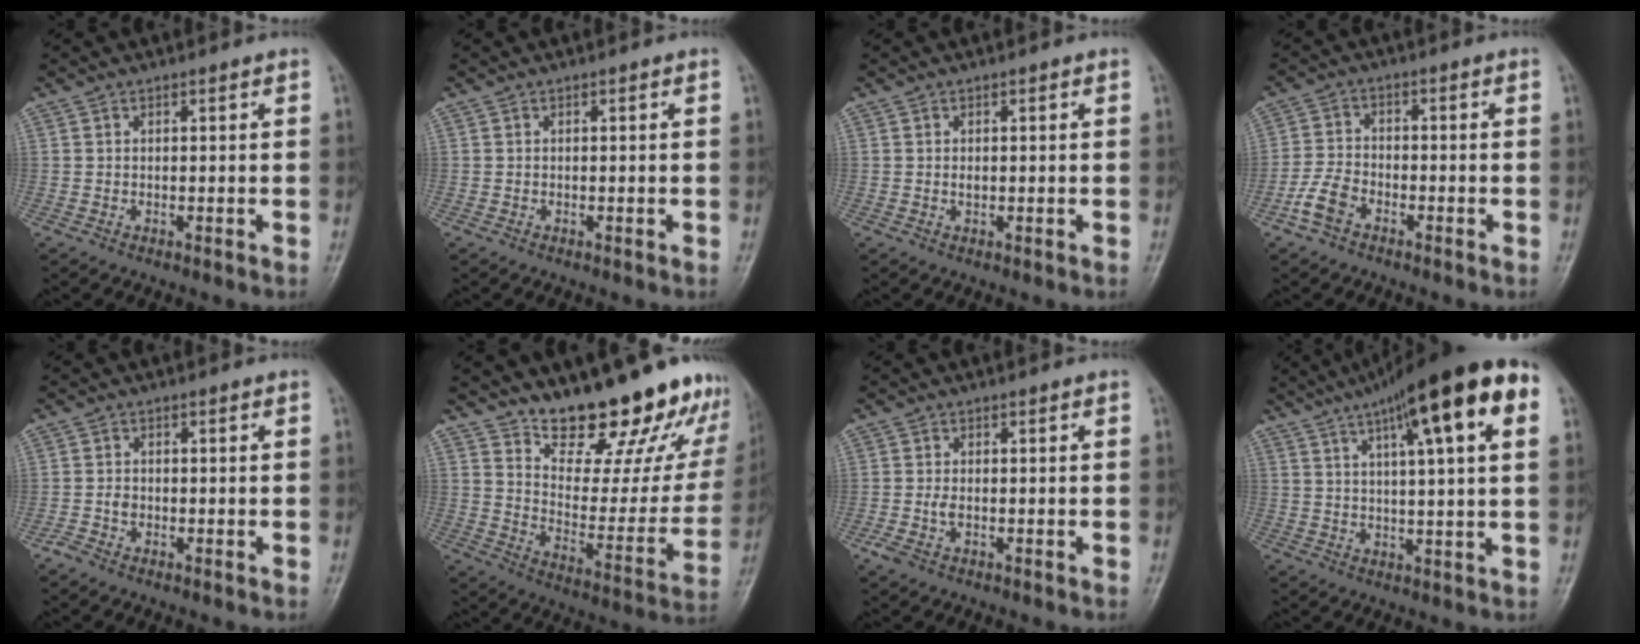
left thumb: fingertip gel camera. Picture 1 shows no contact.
{"total": 0.0}
{"total": 0.6, "force": [-0.1, 0.4, 0.4], "torque": [-0.006, 0.001, -0.002]}
{"total": 5.1, "force": [-3.1, 2.9, 2.7], "torque": [-0.059, 0.015, -0.068]}
{"total": 1.9, "force": [-1.2, 1.1, 0.9], "torque": [-0.024, 0.006, -0.026]}
{"total": 22.9, "force": [18.8, 8.4, 10.0], "torque": [-0.095, -0.127, 0.263]}
{"total": 2.5, "force": [-1.0, 1.3, 1.9], "torque": [-0.053, 0.005, -0.020]}
{"total": 19.8, "force": [8.7, 3.8, 17.3], "torque": [-0.260, 0.012, 0.126]}